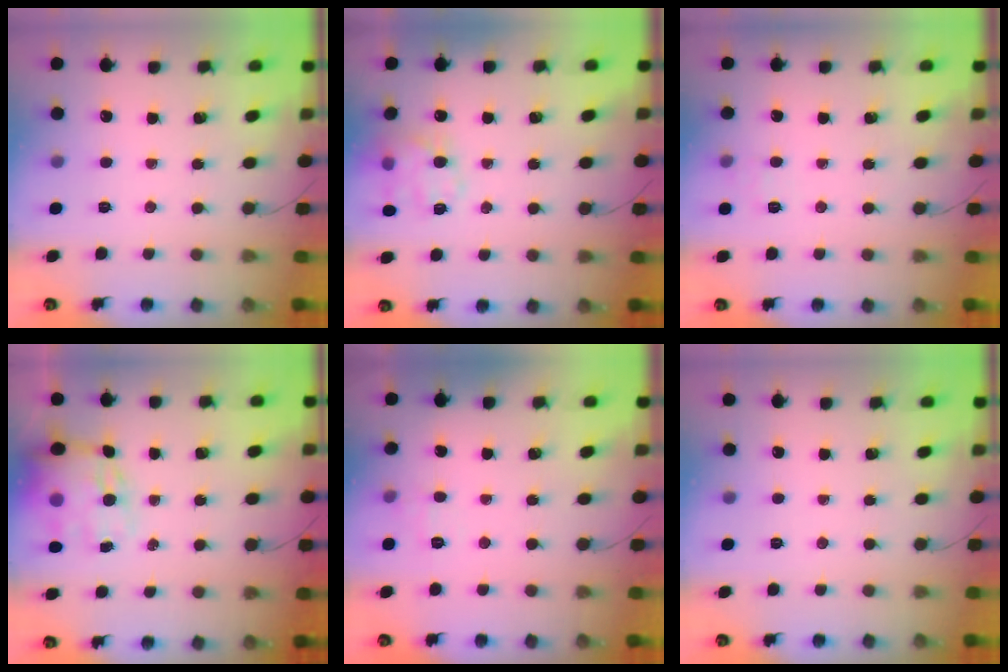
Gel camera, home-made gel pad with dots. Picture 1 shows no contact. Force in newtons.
{"total": 14.0, "press": 13.9, "slide": 1.6}
{"total": 5.0, "press": 4.7, "slide": 1.4}
{"total": 15.7, "press": 15.1, "slide": 4.1}
{"total": 6.2, "press": 6.0, "slide": 1.5}
{"total": 0.0}